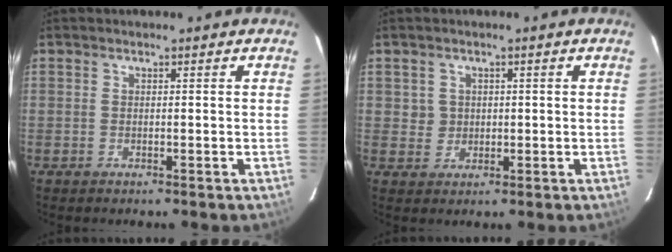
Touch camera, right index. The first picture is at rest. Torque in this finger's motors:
{"motor_torque": [-0.10, 0.04, -0.01, 0.00]}